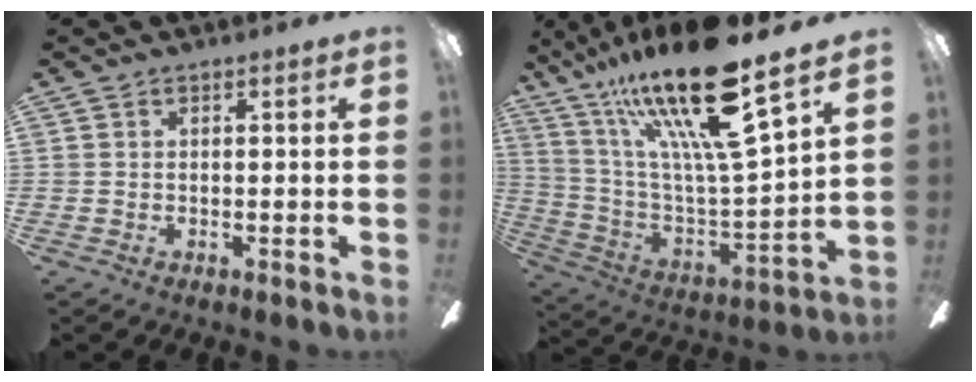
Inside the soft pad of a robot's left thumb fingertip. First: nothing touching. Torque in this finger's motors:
{"motor_torque": [1.18, 0.44, 2.23, -0.54, 0.44]}